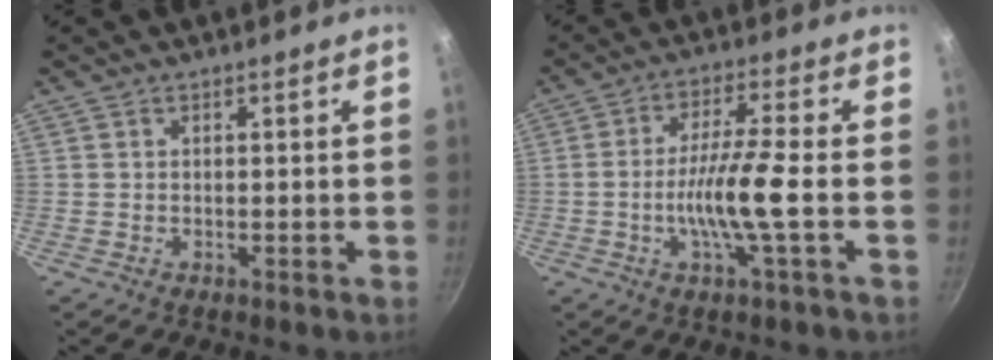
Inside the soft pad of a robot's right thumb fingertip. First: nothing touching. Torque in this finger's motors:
{"motor_torque": [0.31, 0.55, 1.23, -0.33, 0.10]}